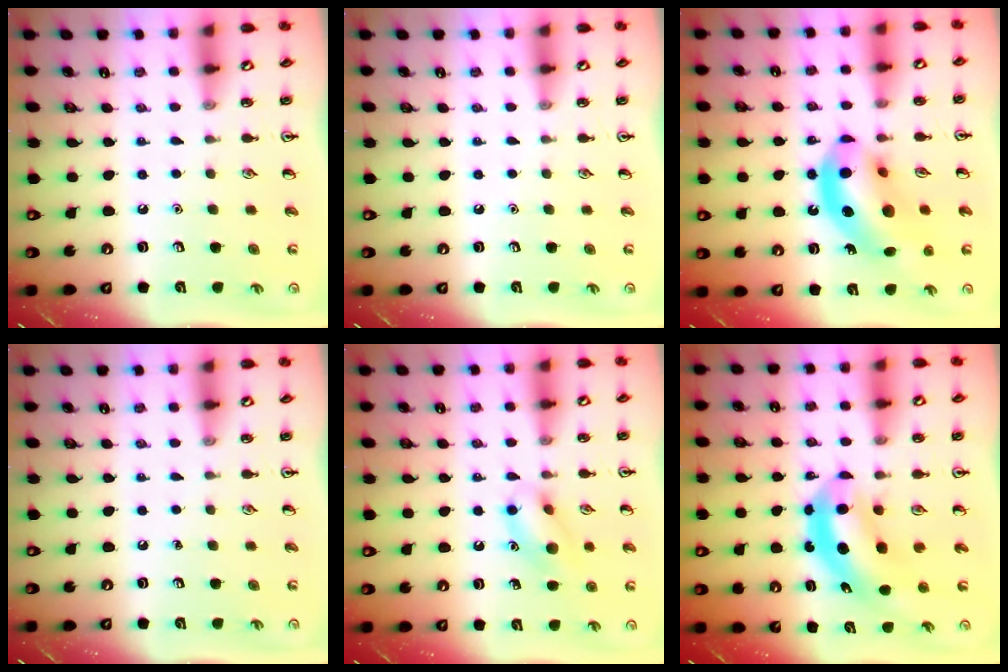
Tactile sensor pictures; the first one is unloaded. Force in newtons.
{"total": 0.0}
{"total": 15.2, "press": 14.6, "slide": 4.2}
{"total": 0.0}
{"total": 11.5, "press": 11.4, "slide": 0.7}
{"total": 6.3, "press": 6.1, "slide": 1.4}